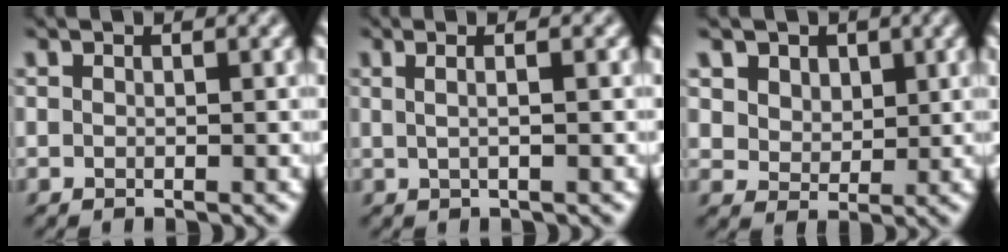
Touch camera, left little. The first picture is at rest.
{"total": 3.2, "force": [1.2, 1.2, 2.7], "torque": [-0.030, 0.016, -0.007]}
{"total": 4.8, "force": [2.5, 3.7, 1.9], "torque": [-0.056, -0.010, 0.046]}